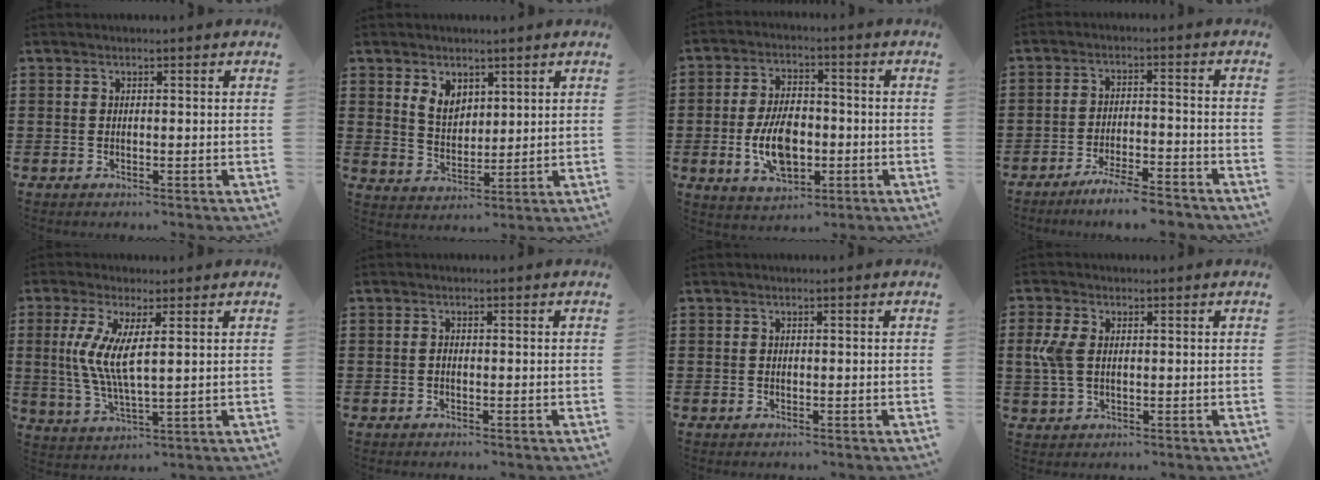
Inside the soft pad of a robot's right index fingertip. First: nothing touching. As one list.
[{"total": 4.5, "force": [2.4, 3.2, 2.1], "torque": [-0.053, 0.011, 0.044]}, {"total": 9.1, "force": [-1.9, 5.3, 7.2], "torque": [-0.141, -0.002, -0.041]}, {"total": 5.4, "force": [-4.9, 0.1, 2.3], "torque": [-0.046, -0.006, -0.092]}, {"total": 7.3, "force": [1.5, 1.9, 6.9], "torque": [-0.160, -0.008, 0.018]}, {"total": 0.5, "force": [-0.3, 0.2, 0.4], "torque": [-0.010, -0.002, -0.005]}, {"total": 0.0}, {"total": 4.9, "force": [0.6, 3.0, 3.8], "torque": [-0.109, -0.001, 0.002]}]